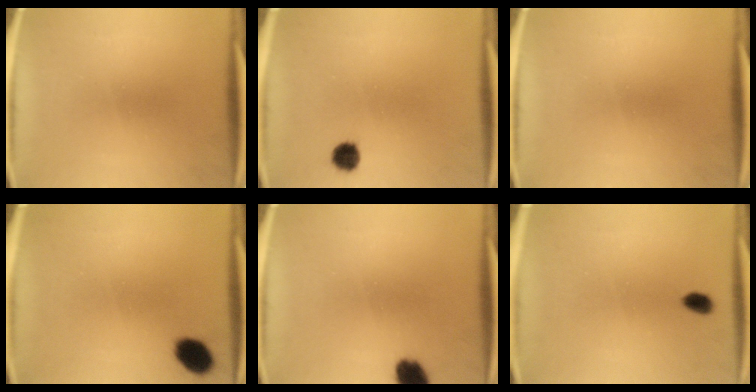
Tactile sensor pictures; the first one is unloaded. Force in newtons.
{"total": 3.3}
{"total": 0.0}
{"total": 6.2}
{"total": 5.4}
{"total": 2.4}